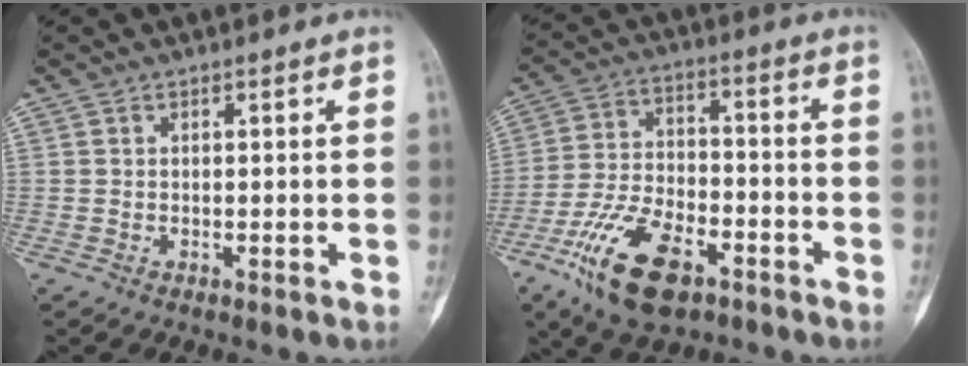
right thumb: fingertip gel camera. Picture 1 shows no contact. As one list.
[{"total": 16.0, "force": [-8.9, 7.8, 10.8], "torque": [-0.192, 0.038, -0.160]}]